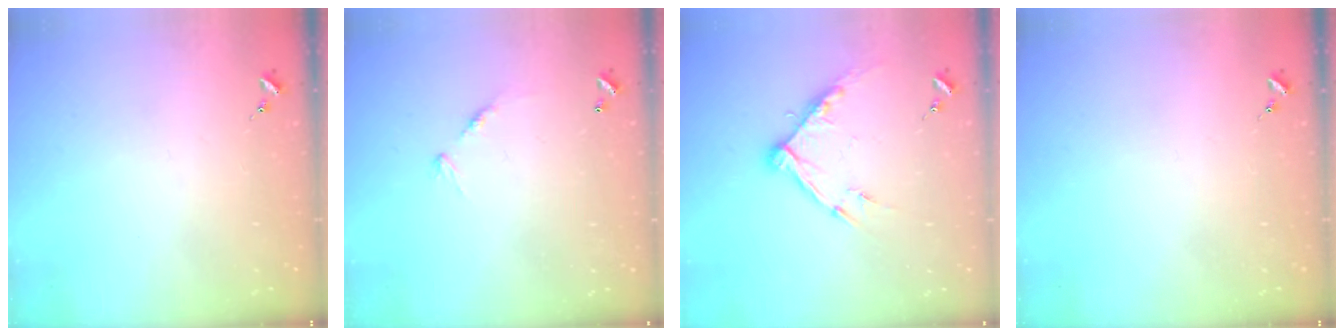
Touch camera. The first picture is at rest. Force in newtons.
{"total": 7.3, "press": 7.3, "slide": 0.5}
{"total": 10.7, "press": 10.6, "slide": 1.3}
{"total": 0.0}